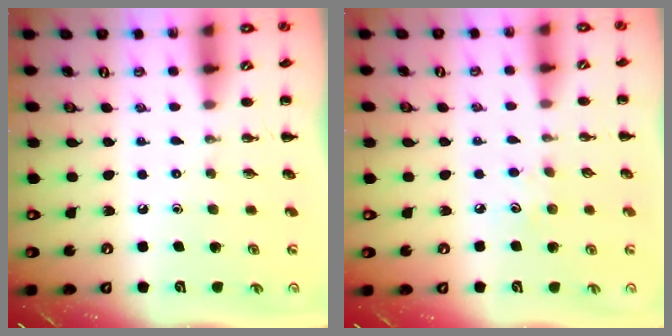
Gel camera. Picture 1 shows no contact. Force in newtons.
{"total": 3.7, "press": 3.5, "slide": 0.9}